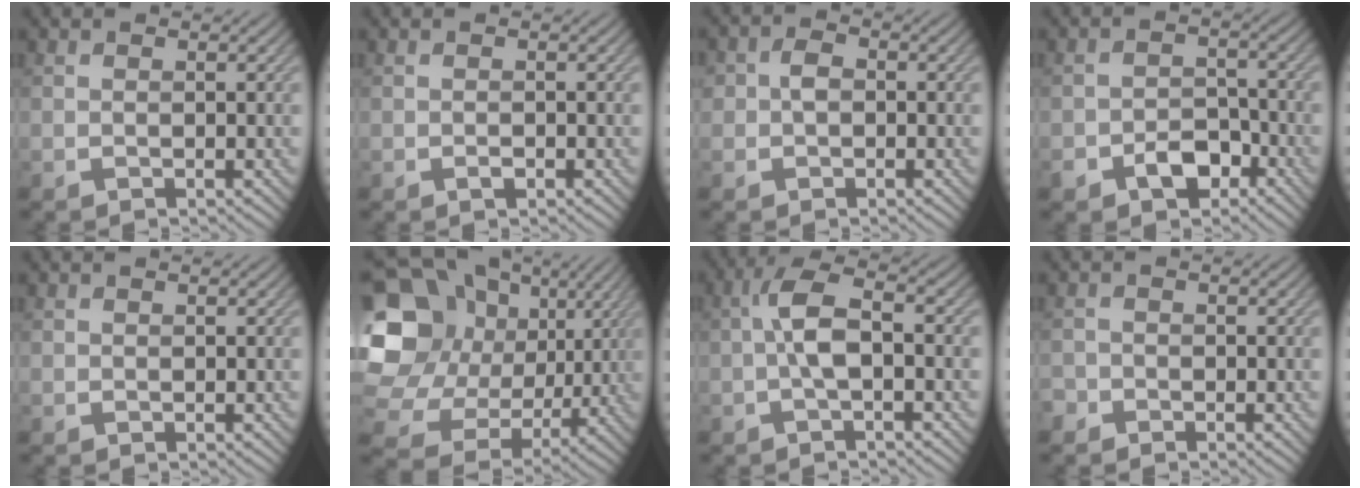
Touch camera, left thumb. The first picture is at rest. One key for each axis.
{"total": 0.8, "fx": -0.5, "fy": 0.4, "fz": 0.5, "tx": -0.007, "ty": -0.003, "tz": -0.008}
{"total": 2.7, "fx": -0.2, "fy": 2.2, "fz": 1.5, "tx": -0.029, "ty": 0.003, "tz": -0.012}
{"total": 5.3, "fx": -3.2, "fy": 3.3, "fz": 2.7, "tx": -0.047, "ty": -0.005, "tz": -0.064}
{"total": 0.0}
{"total": 20.5, "fx": 4.3, "fy": 17.2, "fz": 10.1, "tx": -0.265, "ty": 0.010, "tz": 0.079}
{"total": 5.1, "fx": -0.8, "fy": 1.6, "fz": 4.7, "tx": -0.102, "ty": 0.013, "tz": -0.022}
{"total": 1.4, "fx": -1.1, "fy": 0.8, "fz": 0.1, "tx": 0.001, "ty": 0.000, "tz": -0.025}